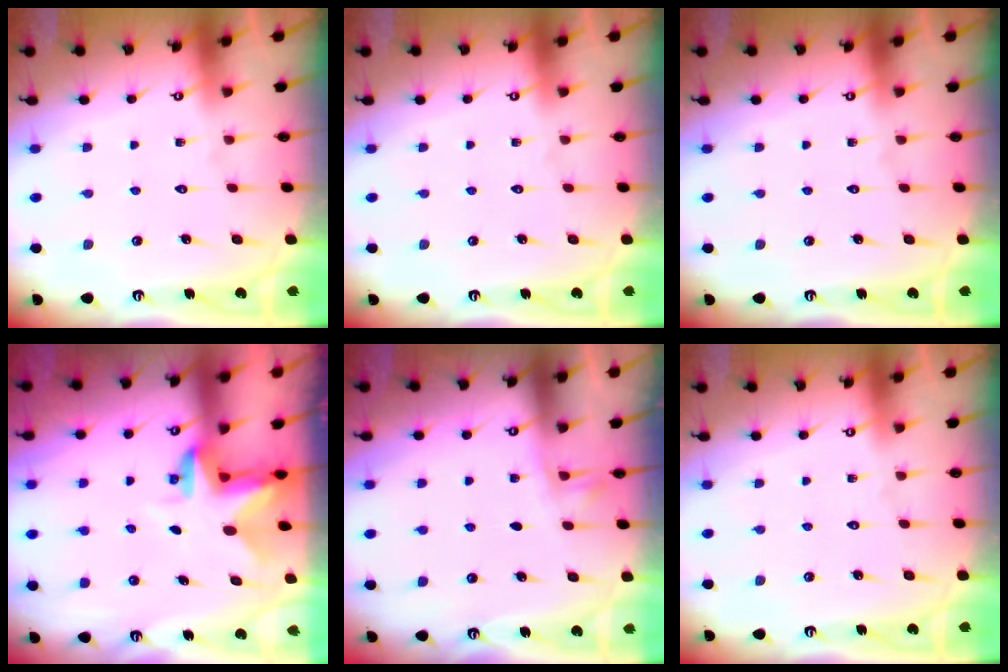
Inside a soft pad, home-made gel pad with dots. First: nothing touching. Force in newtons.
{"total": 0.0}
{"total": 0.0}
{"total": 3.1, "press": 3.1, "slide": 0.5}
{"total": 2.4, "press": 2.4, "slide": 0.5}
{"total": 0.0}